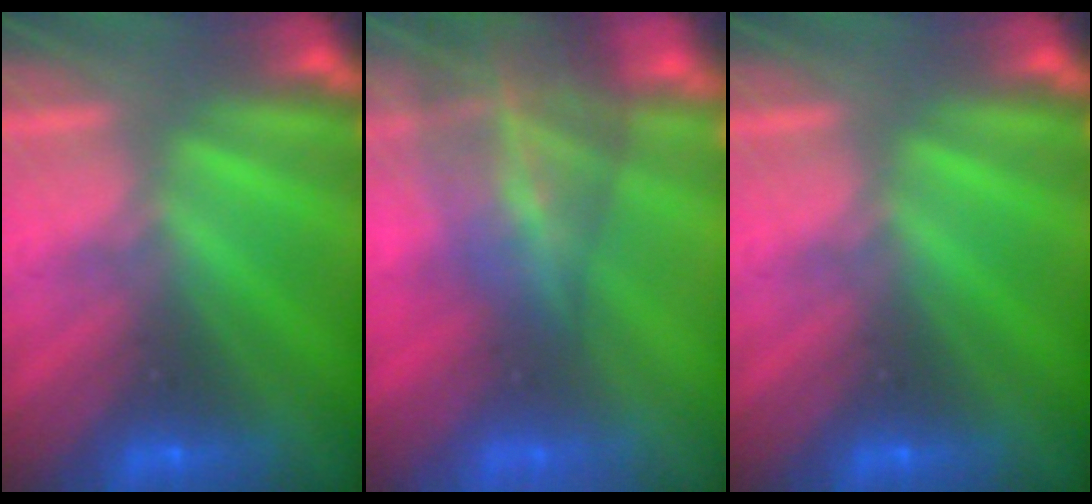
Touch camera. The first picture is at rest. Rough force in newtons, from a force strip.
{"total": 7.8}
{"total": 0.0}